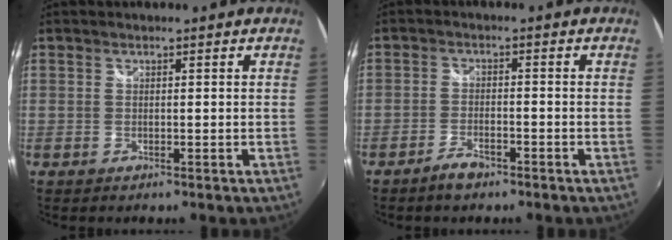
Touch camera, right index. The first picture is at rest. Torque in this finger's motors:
{"motor_torque": [0.34, 0.19, 0.03, 0.01]}